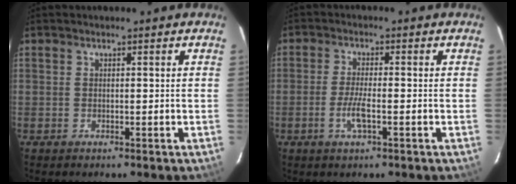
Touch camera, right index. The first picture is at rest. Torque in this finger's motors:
{"motor_torque": [0.11, 0.14, 0.02, 0.02]}